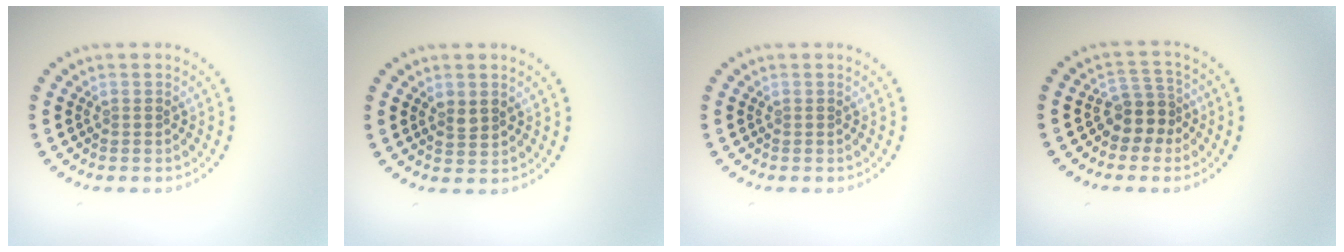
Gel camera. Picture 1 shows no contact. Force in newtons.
{"total": 1.6, "press": 1.5, "slide": 0.4}
{"total": 0.0}
{"total": 2.8, "press": 2.3, "slide": 1.6}